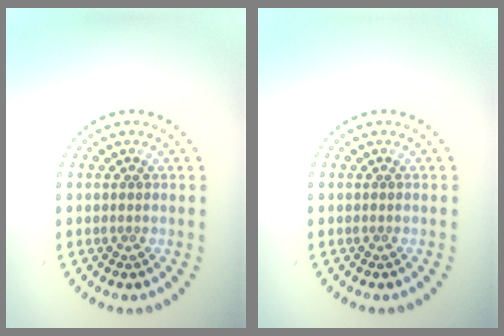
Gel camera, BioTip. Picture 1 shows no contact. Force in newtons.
{"total": 0.0}